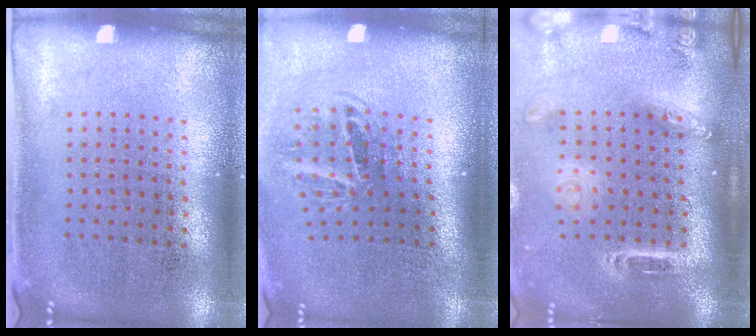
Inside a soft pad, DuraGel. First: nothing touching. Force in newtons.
{"total": 2.0, "press": 1.3, "slide": 1.5}
{"total": 2.5, "press": 1.9, "slide": 1.7}